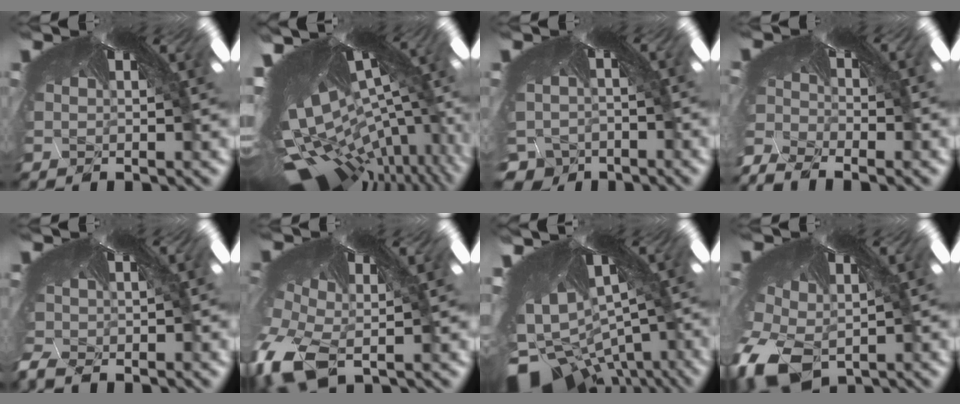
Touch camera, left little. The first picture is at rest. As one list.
[{"total": 8.1, "force": [-7.9, 0.3, 2.0], "torque": [-0.063, -0.107, -0.068]}, {"total": 5.4, "force": [-4.8, 2.4, -0.2], "torque": [-0.019, -0.058, -0.036]}, {"total": 9.5, "force": [-9.4, 0.3, 1.3], "torque": [-0.016, -0.070, -0.128]}, {"total": 3.6, "force": [-3.6, 0.3, -0.1], "torque": [-0.036, -0.042, -0.033]}, {"total": 8.8, "force": [-8.4, 1.9, 1.6], "torque": [-0.108, -0.100, -0.110]}, {"total": 10.0, "force": [-9.8, 2.2, 0.4], "torque": [-0.047, -0.119, -0.116]}, {"total": 6.3, "force": [-5.8, 2.0, 1.3], "torque": [-0.097, -0.081, -0.073]}]